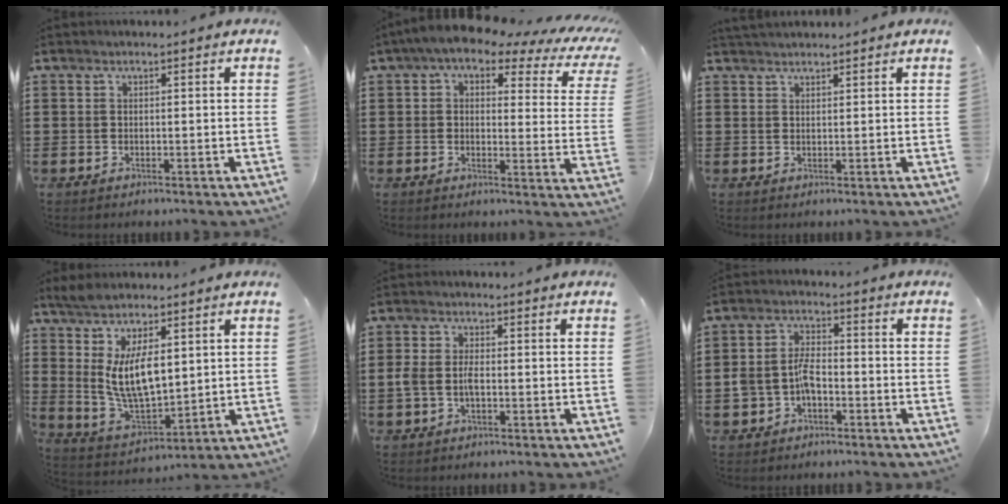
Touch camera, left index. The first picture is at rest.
{"total": 5.8, "force": [3.9, 1.9, 3.9], "torque": [-0.084, -0.015, 0.062]}
{"total": 1.6, "force": [1.6, 0.3, 0.2], "torque": [-0.008, 0.003, 0.031]}
{"total": 9.6, "force": [3.7, 4.6, 7.5], "torque": [-0.179, -0.010, 0.064]}
{"total": 3.5, "force": [-0.6, 1.8, 3.0], "torque": [-0.077, -0.003, -0.018]}
{"total": 5.0, "force": [-1.8, 3.1, 3.5], "torque": [-0.087, 0.004, -0.039]}